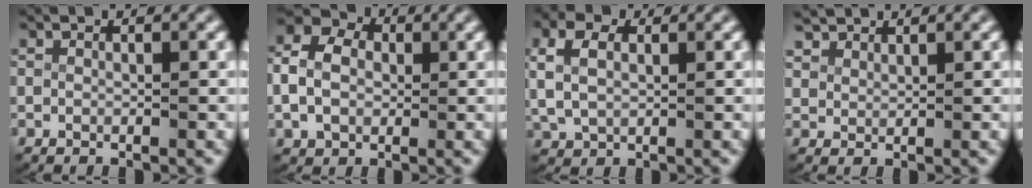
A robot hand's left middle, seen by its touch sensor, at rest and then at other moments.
{"total": 7.8, "force": [1.1, 6.5, 4.1], "torque": [-0.088, 0.012, 0.006]}
{"total": 4.9, "force": [1.2, 3.9, 2.7], "torque": [-0.077, -0.001, 0.026]}
{"total": 2.7, "force": [2.5, 0.7, 0.5], "torque": [-0.019, 0.000, 0.055]}